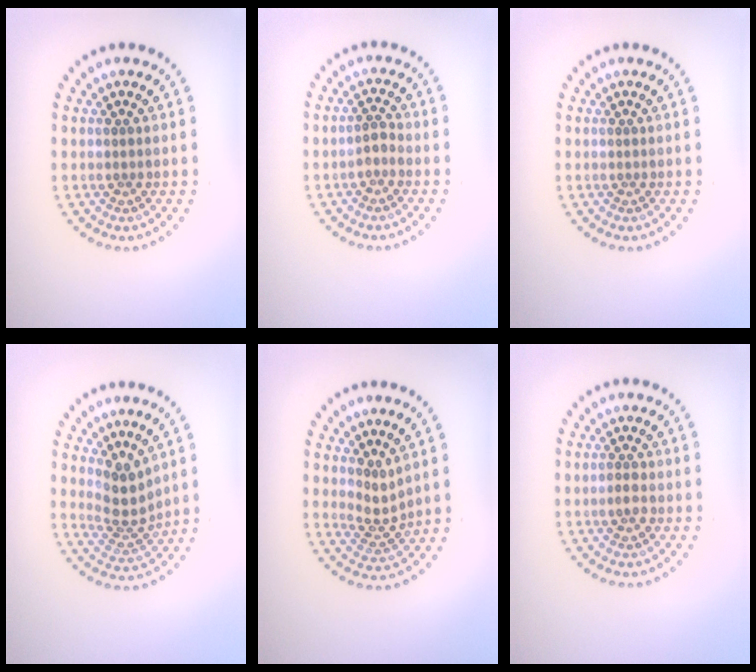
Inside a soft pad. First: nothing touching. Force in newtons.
{"total": 1.2, "press": 1.0, "slide": 0.5}
{"total": 0.0}
{"total": 3.2, "press": 2.4, "slide": 2.1}
{"total": 2.1, "press": 1.5, "slide": 1.5}
{"total": 1.1, "press": 1.1, "slide": 0.2}